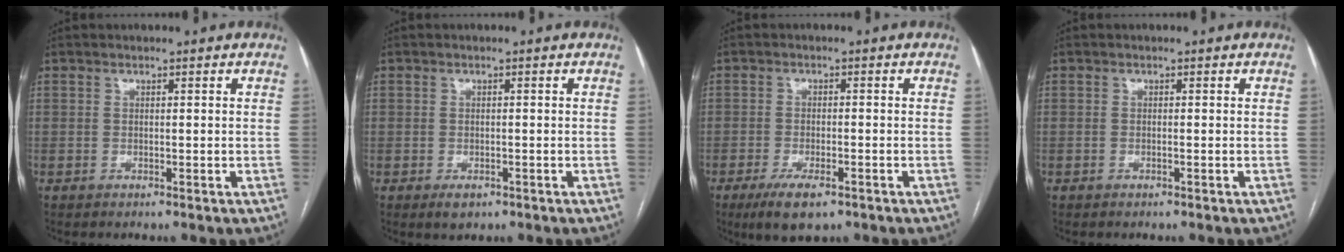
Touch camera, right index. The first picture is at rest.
{"total": 2.1, "force": [-1.2, 1.4, 1.0], "torque": [-0.011, 0.001, -0.009]}
{"total": 5.9, "force": [-3.8, 2.0, 4.1], "torque": [-0.074, -0.009, -0.057]}
{"total": 0.0}